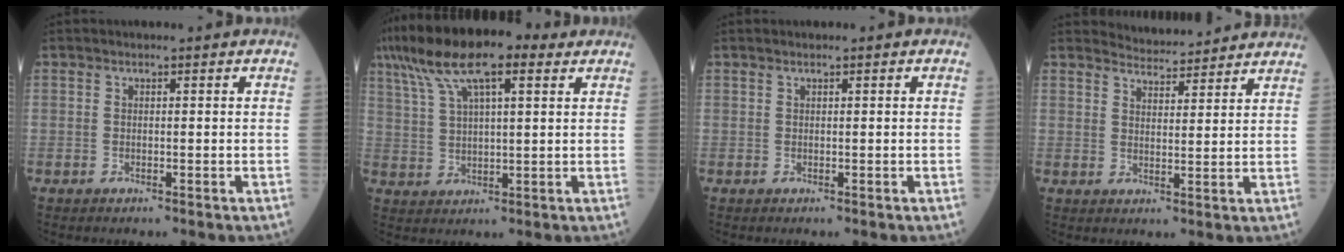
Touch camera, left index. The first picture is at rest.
{"total": 14.1, "force": [8.5, 3.8, 10.6], "torque": [-0.204, 0.046, 0.151]}
{"total": 0.0}
{"total": 6.7, "force": [6.6, 1.0, 0.1], "torque": [-0.006, 0.016, 0.086]}